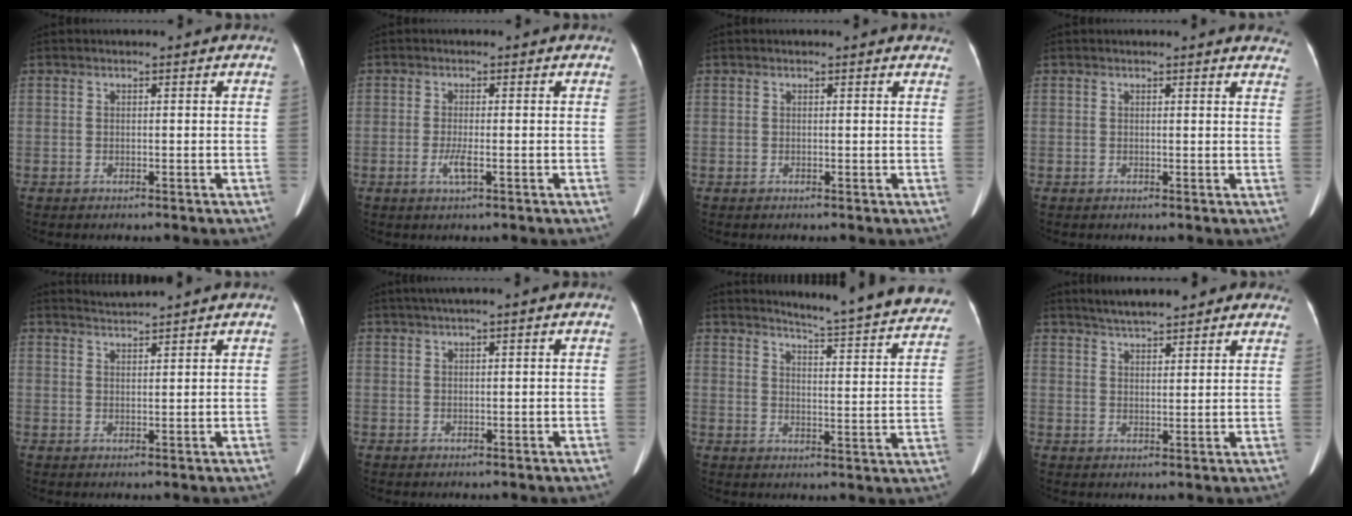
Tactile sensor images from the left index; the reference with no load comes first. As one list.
[{"total": 2.2, "force": [-0.7, 0.2, 2.0], "torque": [-0.044, -0.004, -0.014]}, {"total": 2.6, "force": [2.4, 0.6, 0.6], "torque": [-0.007, 0.000, 0.008]}, {"total": 6.7, "force": [6.4, 1.1, 1.3], "torque": [0.010, -0.016, 0.037]}, {"total": 2.3, "force": [2.1, -0.9, -0.2], "torque": [-0.002, 0.004, 0.047]}, {"total": 2.3, "force": [1.3, -0.3, 1.8], "torque": [-0.041, 0.017, 0.028]}, {"total": 20.1, "force": [19.0, 0.7, 6.4], "torque": [-0.081, -0.087, 0.217]}, {"total": 10.4, "force": [8.9, 2.5, 4.8], "torque": [-0.058, 0.023, 0.120]}]